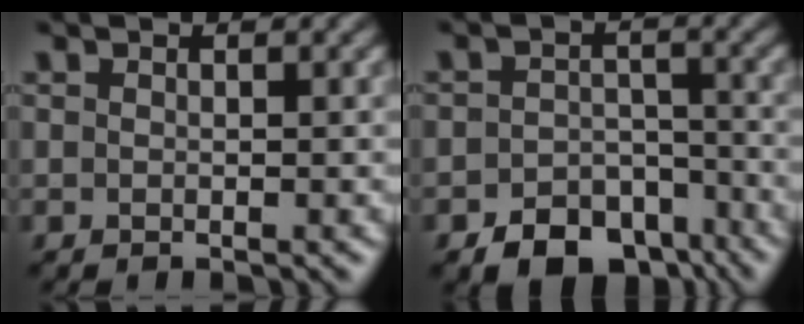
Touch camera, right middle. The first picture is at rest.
{"total": 6.4, "force": [-4.7, 3.6, 2.6], "torque": [-0.033, -0.005, -0.077]}